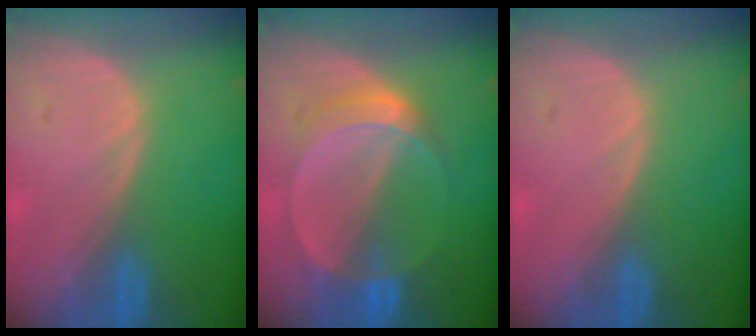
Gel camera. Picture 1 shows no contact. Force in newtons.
{"total": 5.8, "press": 5.3, "slide": 2.3}
{"total": 0.0}